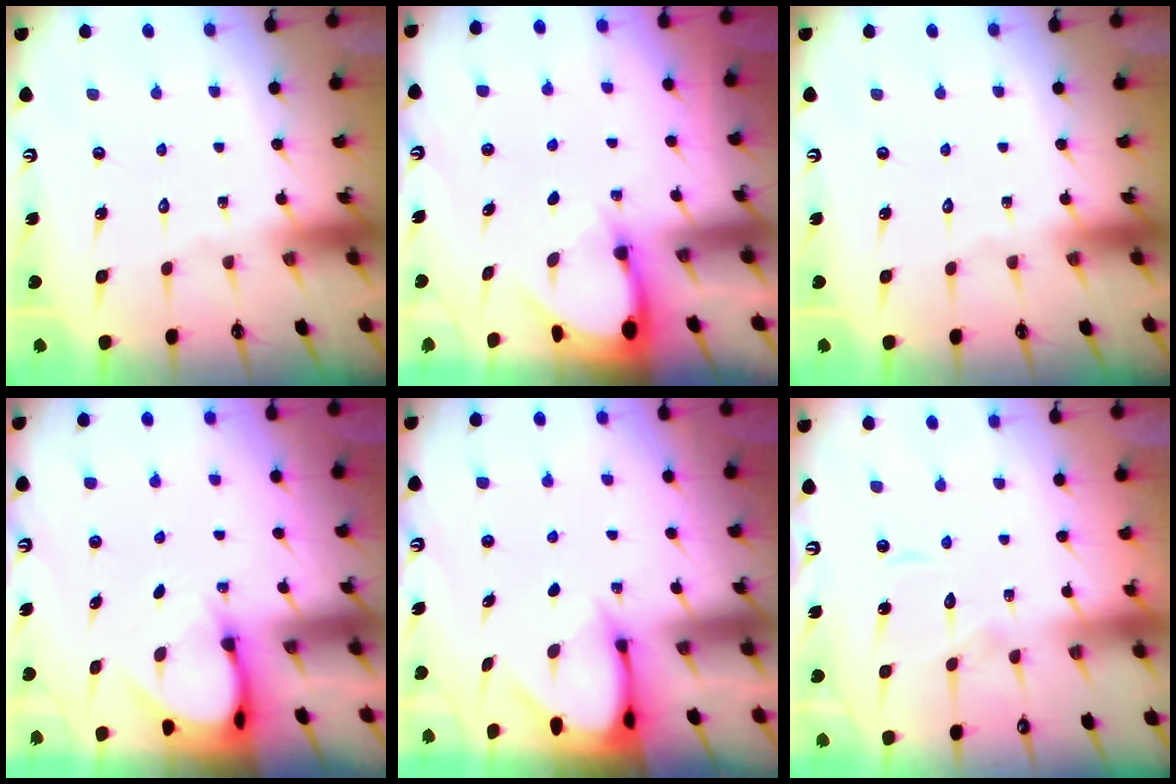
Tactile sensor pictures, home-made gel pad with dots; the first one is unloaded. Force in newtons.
{"total": 3.3, "press": 3.2, "slide": 0.2}
{"total": 0.0}
{"total": 4.0, "press": 4.0, "slide": 0.4}
{"total": 3.4, "press": 3.4, "slide": 0.3}
{"total": 4.4, "press": 4.3, "slide": 0.5}